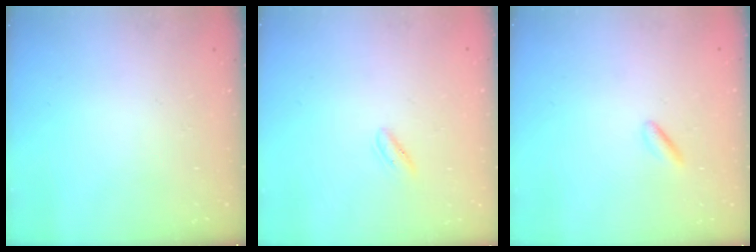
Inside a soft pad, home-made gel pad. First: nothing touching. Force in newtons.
{"total": 0.7, "press": 0.3, "slide": 0.7}
{"total": 0.7, "press": 0.6, "slide": 0.4}